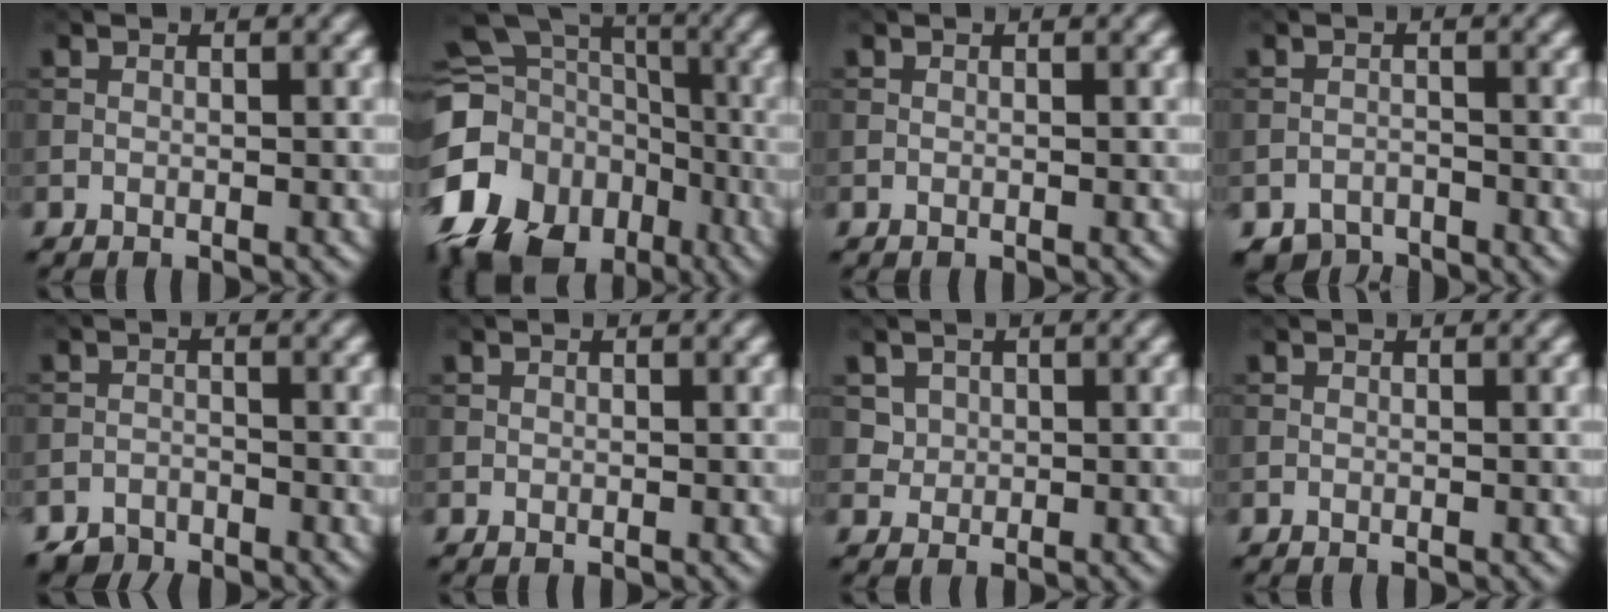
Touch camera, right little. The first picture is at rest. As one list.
[{"total": 22.7, "force": [-10.6, 18.0, 8.8], "torque": [-0.200, -0.047, -0.200]}, {"total": 0.0}, {"total": 2.6, "force": [-2.4, 0.9, 0.1], "torque": [0.004, -0.001, -0.047]}, {"total": 2.3, "force": [-2.1, 0.8, 0.1], "torque": [0.003, -0.001, -0.046]}, {"total": 0.0}, {"total": 1.9, "force": [1.0, 1.5, 0.5], "torque": [-0.015, -0.011, 0.037]}, {"total": 0.0}]